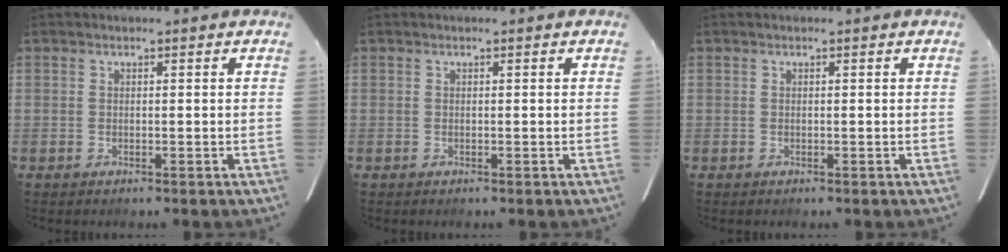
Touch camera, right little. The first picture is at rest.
{"total": 0.0}
{"total": 0.0}